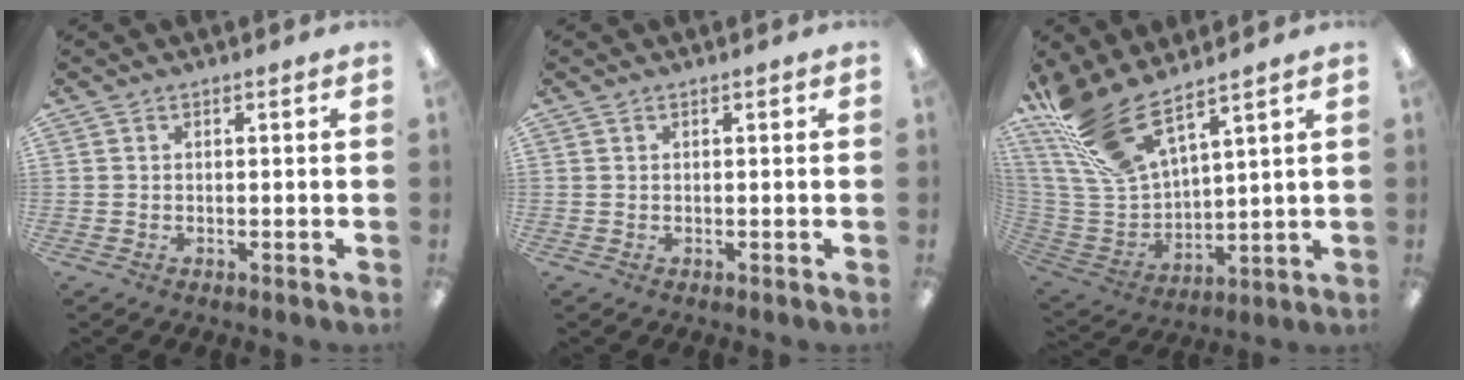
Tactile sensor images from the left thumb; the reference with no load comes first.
{"total": 0.0}
{"total": 16.6, "force": [12.3, 5.6, 9.7], "torque": [-0.241, -0.066, 0.222]}